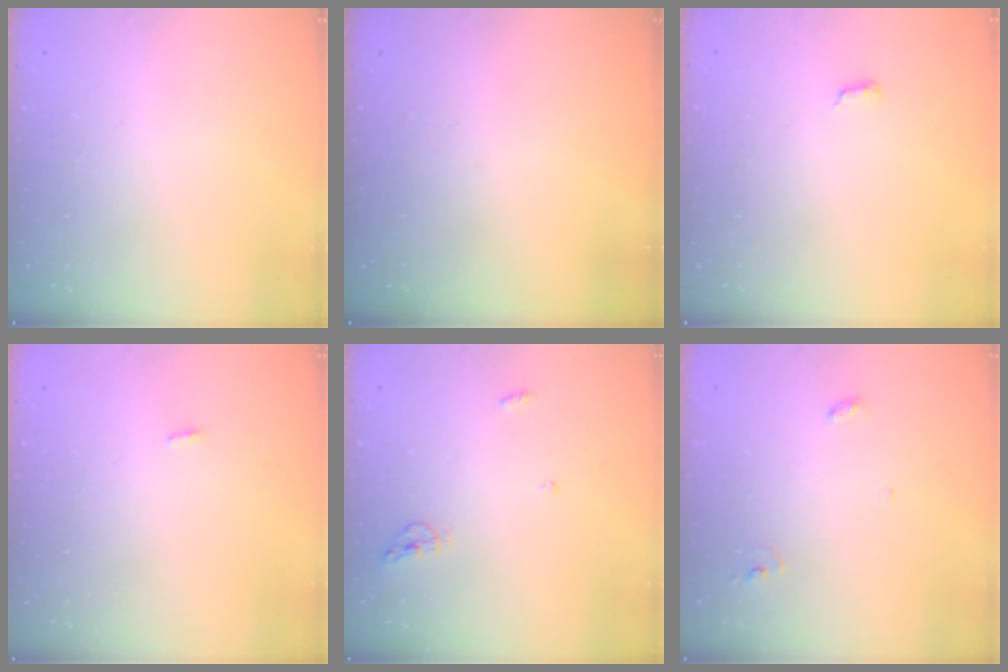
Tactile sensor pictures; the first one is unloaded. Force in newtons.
{"total": 0.0}
{"total": 6.4, "press": 3.8, "slide": 5.1}
{"total": 2.8, "press": 1.8, "slide": 2.2}
{"total": 5.4, "press": 5.4, "slide": 0.5}
{"total": 3.6, "press": 3.6, "slide": 0.2}